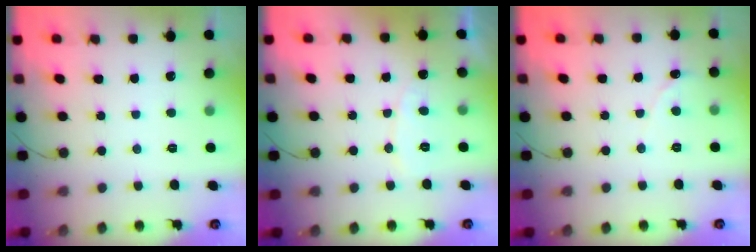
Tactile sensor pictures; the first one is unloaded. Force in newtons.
{"total": 5.7, "press": 5.7, "slide": 0.3}
{"total": 0.0}